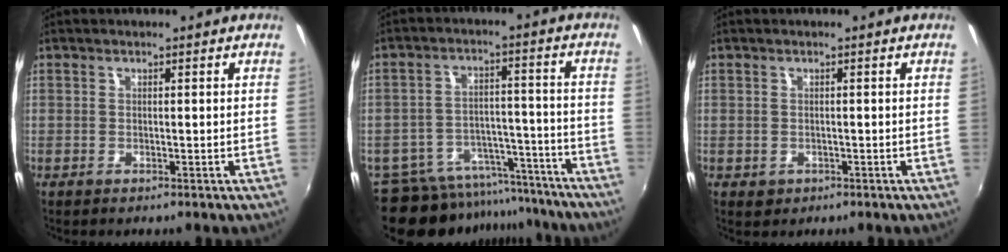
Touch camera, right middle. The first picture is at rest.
{"total": 19.3, "force": [-16.8, 7.8, 5.5], "torque": [-0.117, 0.038, -0.220]}
{"total": 1.1, "force": [-0.4, 1.0, 0.4], "torque": [-0.008, -0.004, -0.004]}